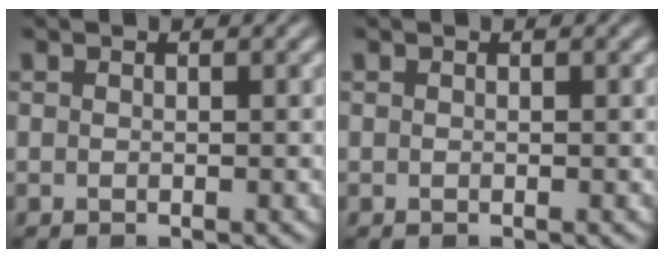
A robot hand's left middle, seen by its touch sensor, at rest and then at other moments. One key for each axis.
{"total": 0.0}